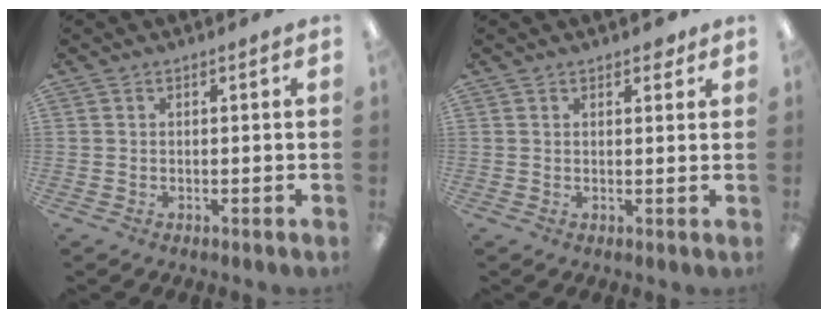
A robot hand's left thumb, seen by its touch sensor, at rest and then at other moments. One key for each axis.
{"total": 2.5, "fx": 1.9, "fy": 1.1, "fz": 1.3, "tx": -0.004, "ty": -0.008, "tz": 0.028}